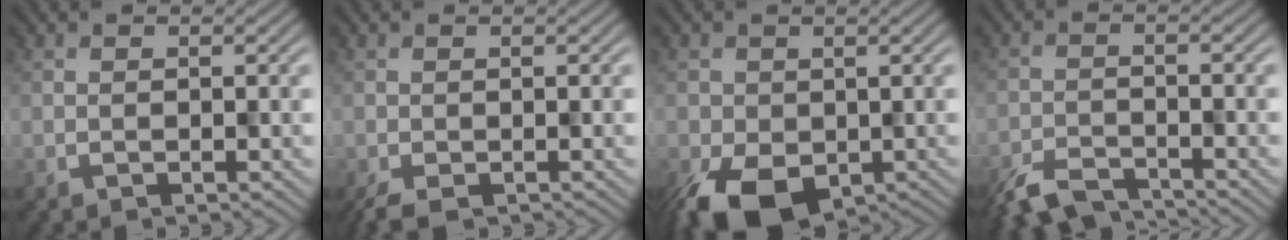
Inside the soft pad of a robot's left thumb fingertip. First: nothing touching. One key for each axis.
{"total": 3.0, "fx": -2.1, "fy": 0.9, "fz": 2.0, "tx": -0.038, "ty": -0.010, "tz": -0.030}
{"total": 9.8, "fx": -4.5, "fy": 5.6, "fz": 6.7, "tx": -0.130, "ty": -0.041, "tz": -0.061}
{"total": 5.7, "fx": -5.3, "fy": 1.2, "fz": 1.8, "tx": -0.033, "ty": -0.011, "tz": -0.095}